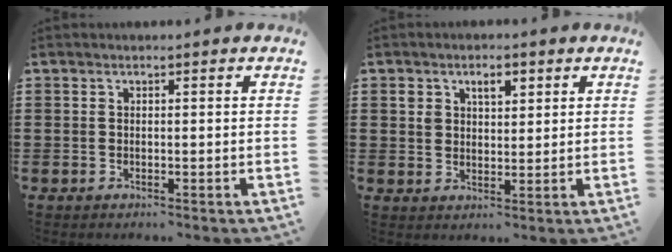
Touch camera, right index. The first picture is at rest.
{"total": 3.3, "force": [1.7, 2.2, 1.9], "torque": [-0.039, 0.009, 0.026]}